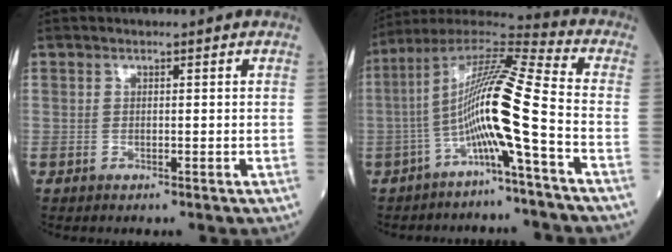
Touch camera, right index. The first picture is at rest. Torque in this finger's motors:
{"motor_torque": [1.50, -0.64, 1.05, 0.21]}